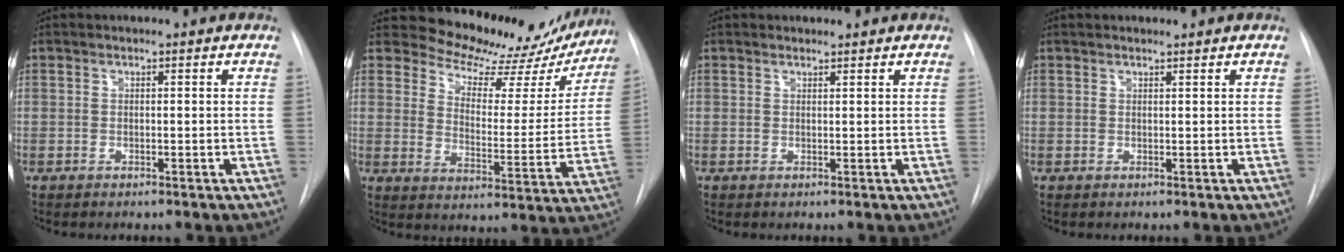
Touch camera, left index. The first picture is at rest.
{"total": 14.3, "force": [12.9, 5.4, 2.6], "torque": [-0.011, -0.029, 0.143]}
{"total": 1.0, "force": [1.0, 0.3, 0.0], "torque": [-0.005, 0.004, 0.015]}
{"total": 1.5, "force": [1.5, 0.2, 0.4], "torque": [-0.006, 0.014, 0.024]}